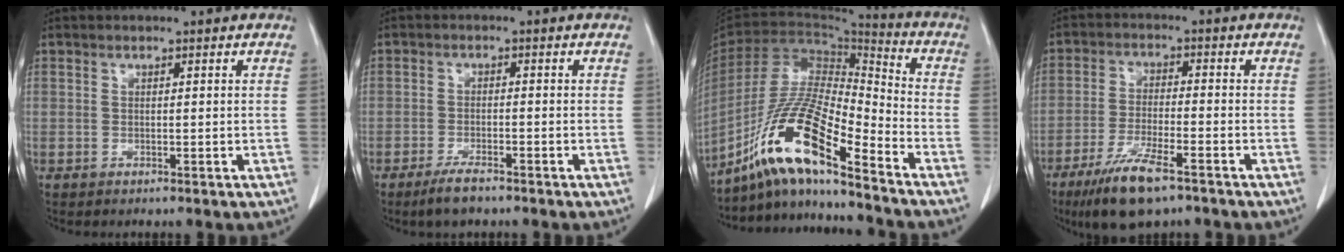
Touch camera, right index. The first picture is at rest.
{"total": 3.4, "force": [-2.6, 0.9, 2.0], "torque": [-0.043, -0.003, -0.047]}
{"total": 15.3, "force": [-11.0, 1.3, 10.5], "torque": [-0.200, 0.001, -0.205]}
{"total": 9.5, "force": [-6.3, 1.8, 6.9], "torque": [-0.133, -0.019, -0.109]}